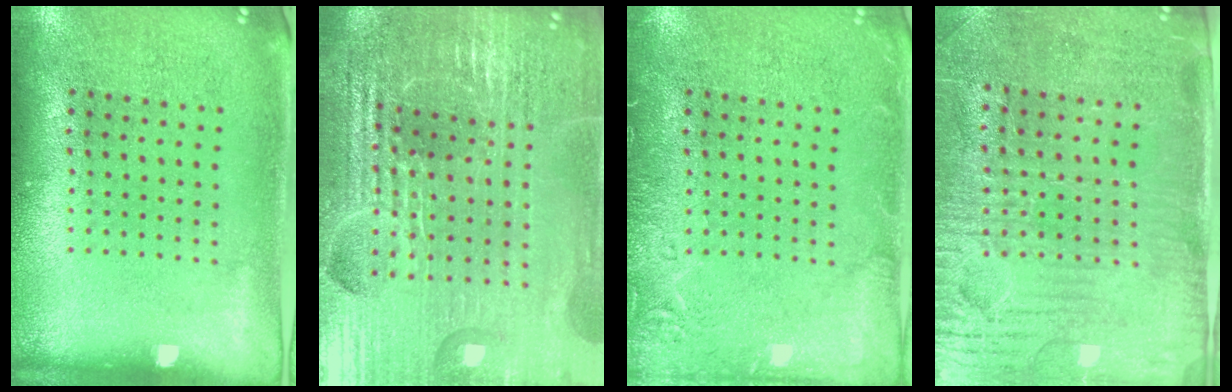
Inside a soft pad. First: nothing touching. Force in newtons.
{"total": 6.6, "press": 5.8, "slide": 3.2}
{"total": 2.2, "press": 2.2, "slide": 0.4}
{"total": 3.6, "press": 3.3, "slide": 1.4}